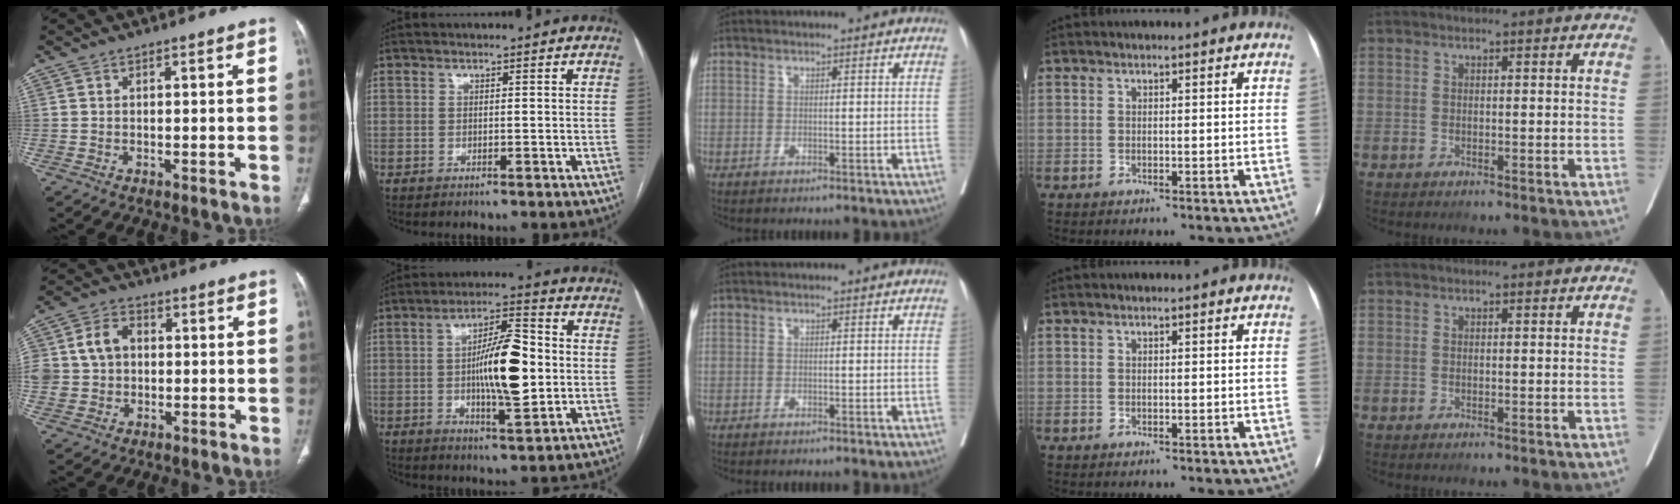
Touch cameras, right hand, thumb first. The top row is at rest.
{"thumb": {"total": 10.0, "force": [0.7, 8.2, 5.6], "torque": [-0.102, 0.020, 0.013]}, "index": {"total": 12.4, "force": [-0.4, 3.1, 12.0], "torque": [-0.205, 0.011, -0.005]}}